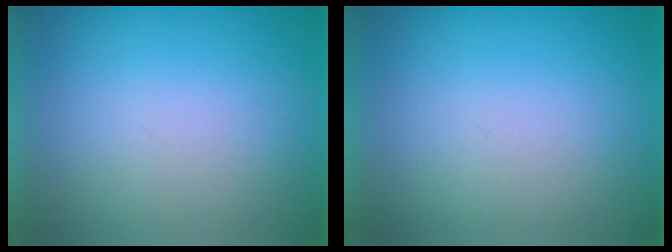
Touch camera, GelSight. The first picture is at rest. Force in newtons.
{"total": 1.1}